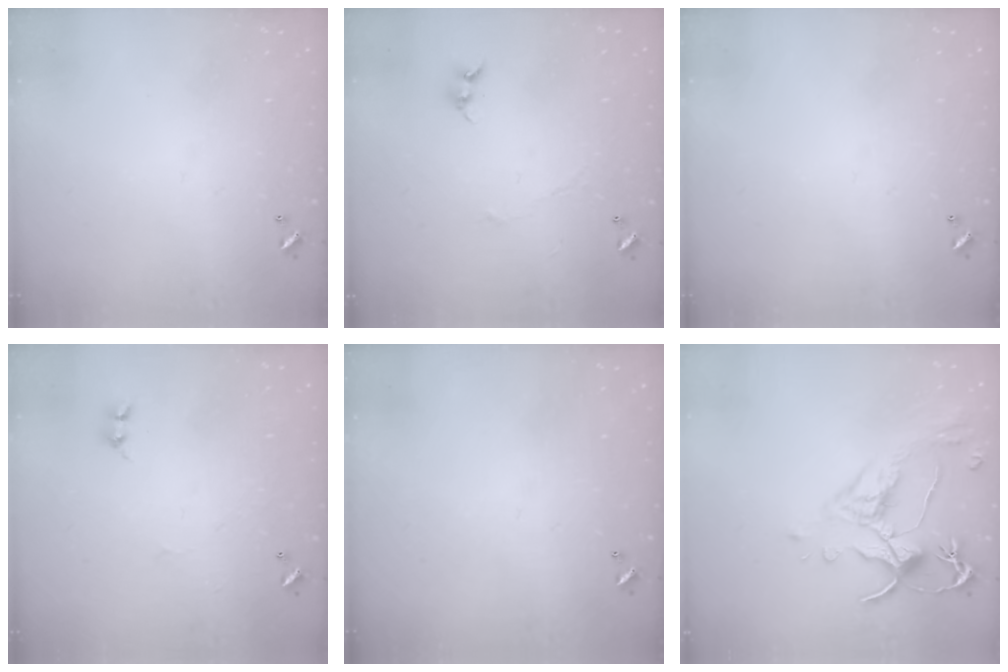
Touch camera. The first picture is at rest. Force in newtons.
{"total": 0.7, "press": 0.4, "slide": 0.6}
{"total": 0.0}
{"total": 1.7, "press": 1.6, "slide": 0.5}
{"total": 0.0}
{"total": 2.5, "press": 2.1, "slide": 1.4}